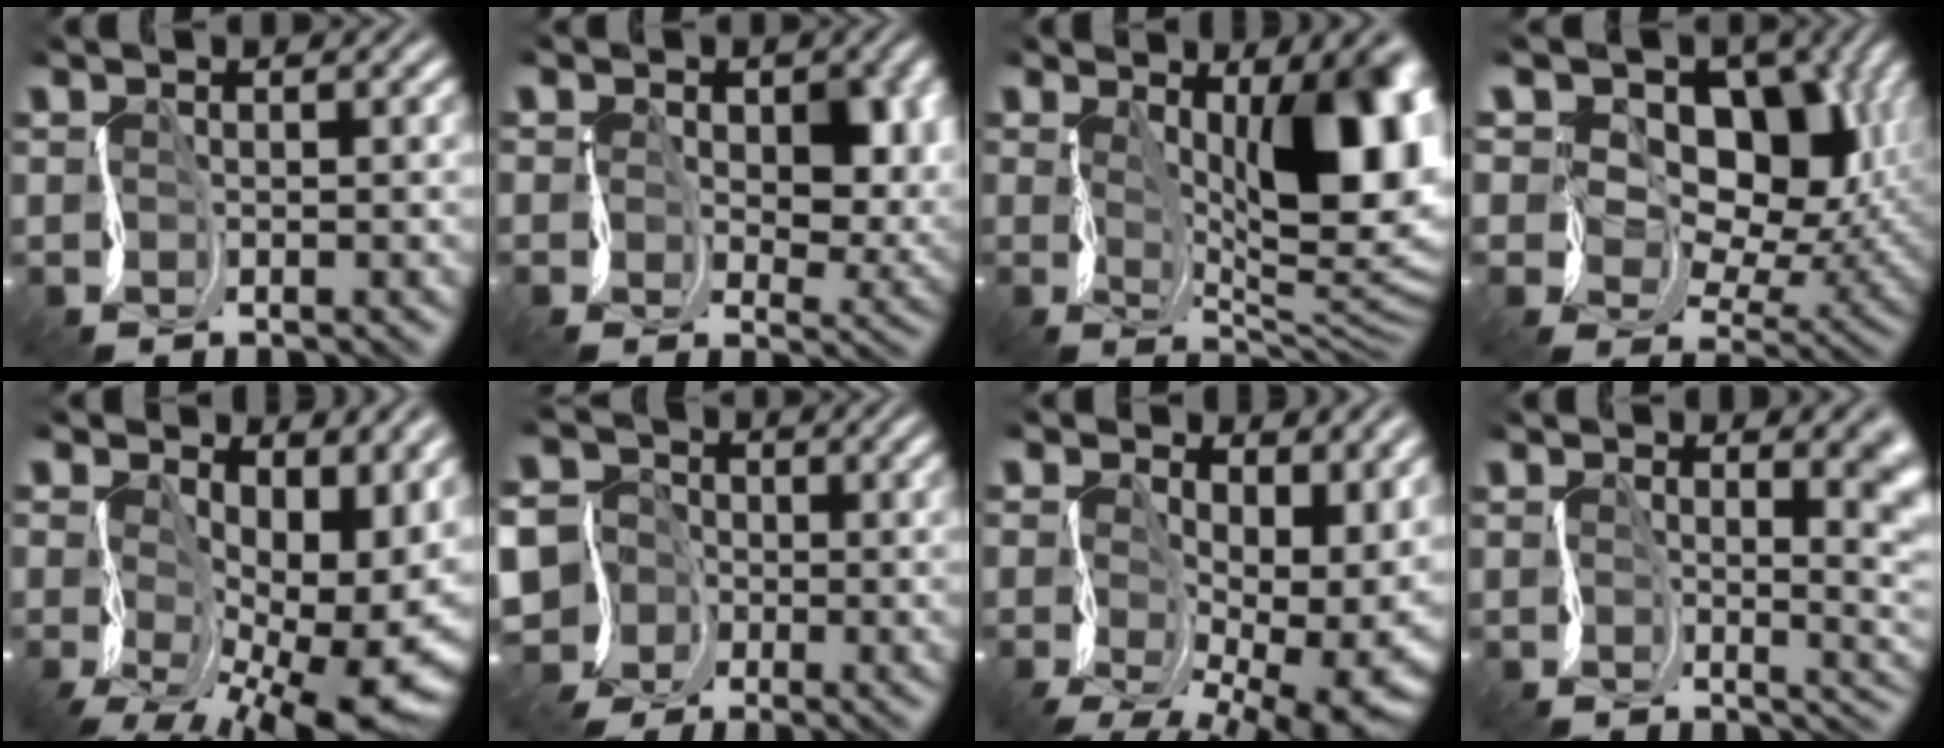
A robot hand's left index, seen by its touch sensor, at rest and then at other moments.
{"total": 4.3, "force": [0.9, 3.0, 2.9], "torque": [-0.046, -0.022, 0.010]}
{"total": 10.5, "force": [1.7, 3.6, 9.7], "torque": [-0.103, -0.010, 0.018]}
{"total": 12.2, "force": [4.3, 8.0, 8.1], "torque": [-0.116, 0.019, 0.047]}
{"total": 12.4, "force": [-1.4, 6.5, 10.5], "torque": [-0.142, -0.037, -0.014]}
{"total": 8.5, "force": [-4.3, 7.0, 2.0], "torque": [-0.051, -0.009, -0.114]}
{"total": 10.7, "force": [-0.2, 6.1, 8.8], "torque": [-0.129, -0.040, 0.008]}
{"total": 6.1, "force": [2.5, 2.2, 5.2], "torque": [-0.041, 0.006, 0.028]}